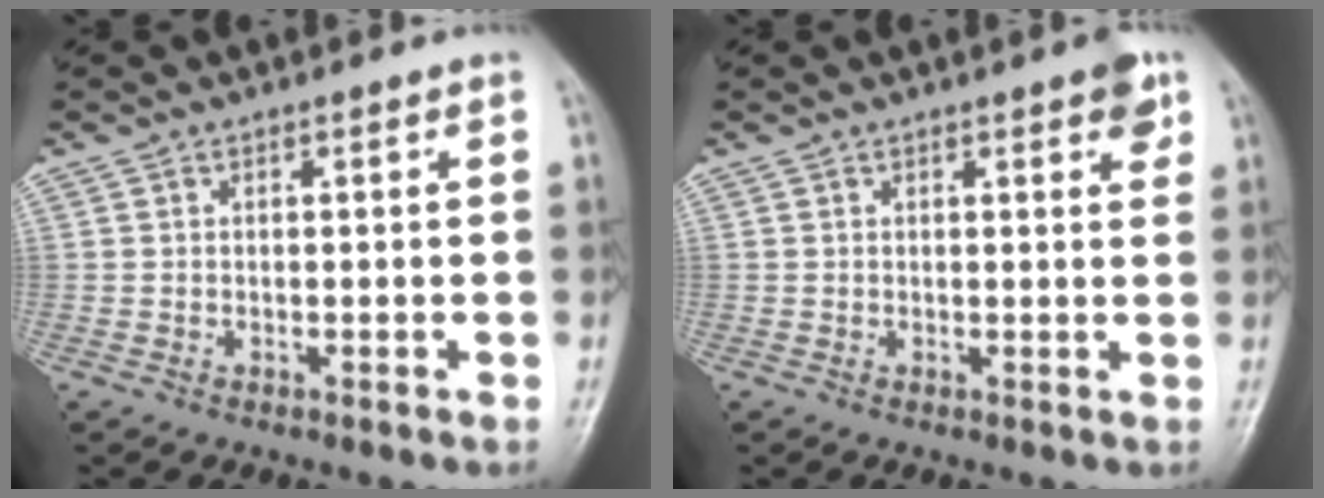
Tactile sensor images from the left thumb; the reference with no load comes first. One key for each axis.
{"total": 3.4, "fx": 1.9, "fy": 1.0, "fz": 2.6, "tx": -0.025, "ty": -0.006, "tz": 0.019}